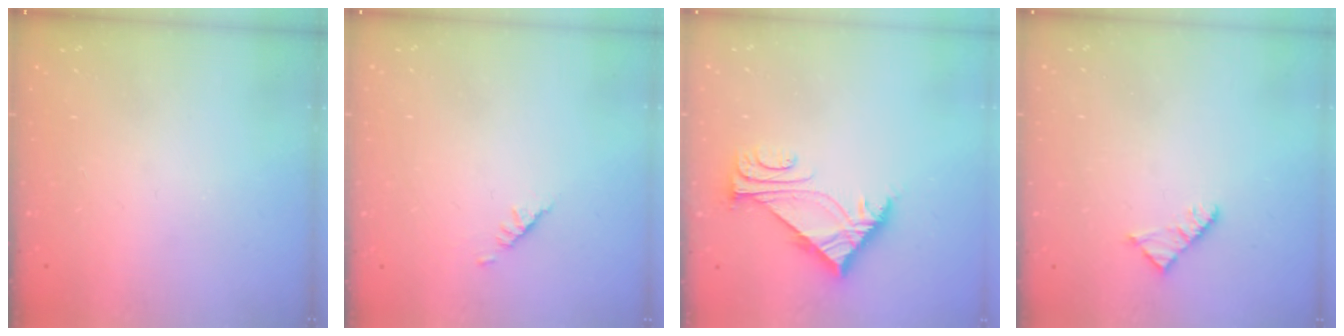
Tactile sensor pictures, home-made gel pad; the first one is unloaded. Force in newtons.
{"total": 1.9, "press": 1.8, "slide": 0.5}
{"total": 6.2, "press": 6.2, "slide": 0.2}
{"total": 2.3, "press": 2.3, "slide": 0.4}